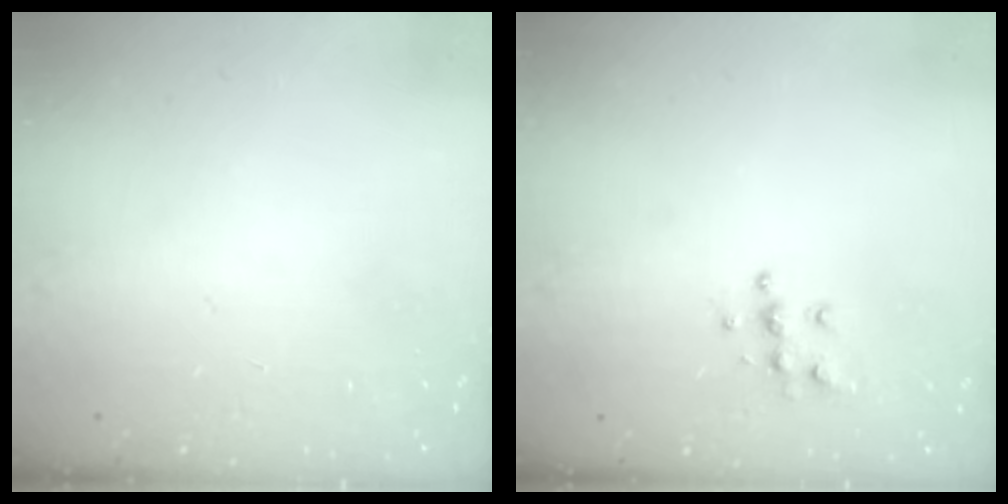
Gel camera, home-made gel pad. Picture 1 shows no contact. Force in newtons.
{"total": 5.9, "press": 5.9, "slide": 0.2}